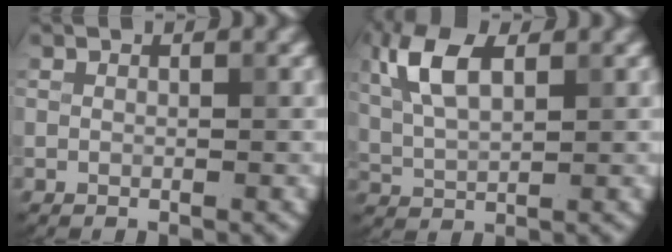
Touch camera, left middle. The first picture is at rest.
{"total": 5.7, "force": [2.2, 2.7, 4.5], "torque": [-0.103, 0.012, 0.043]}